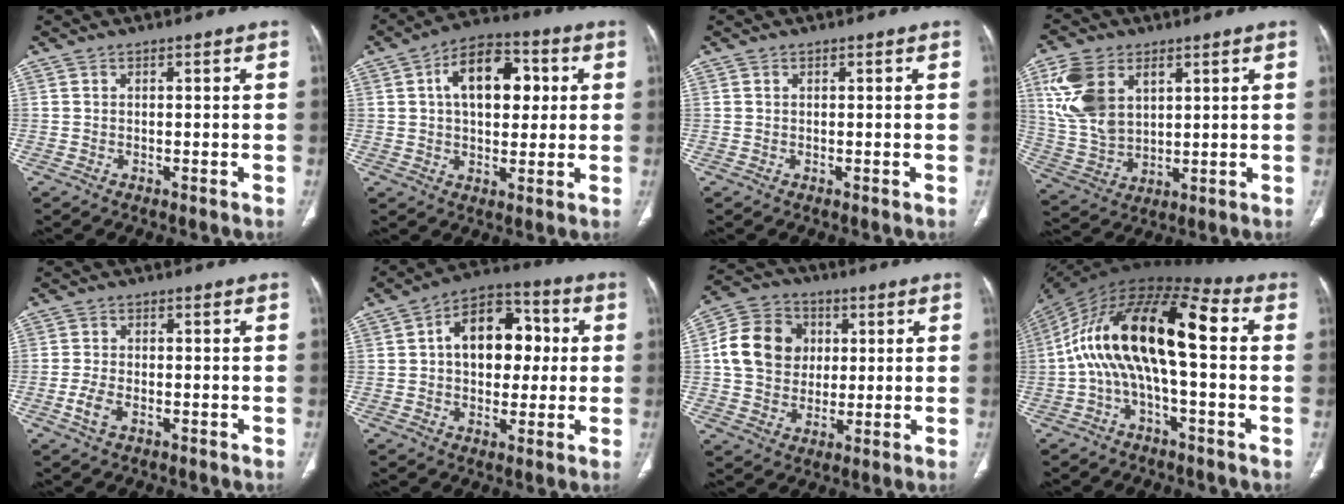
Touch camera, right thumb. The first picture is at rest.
{"total": 13.9, "force": [3.1, 8.2, 10.8], "torque": [-0.138, 0.015, 0.043]}
{"total": 0.0}
{"total": 13.6, "force": [5.0, 8.7, 9.1], "torque": [-0.178, -0.012, 0.110]}
{"total": 3.7, "force": [-1.5, 2.0, 2.7], "torque": [-0.063, 0.005, -0.027]}
{"total": 14.6, "force": [1.9, 9.6, 10.8], "torque": [-0.121, 0.026, 0.021]}
{"total": 14.0, "force": [2.0, 11.9, 7.2], "torque": [-0.110, 0.011, 0.033]}
{"total": 19.3, "force": [0.0, 7.9, 17.6], "torque": [-0.310, 0.056, -0.013]}